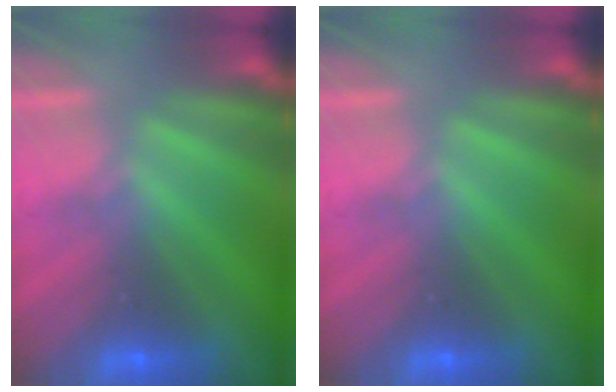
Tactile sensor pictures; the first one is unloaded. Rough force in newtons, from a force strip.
{"total": 0.0}